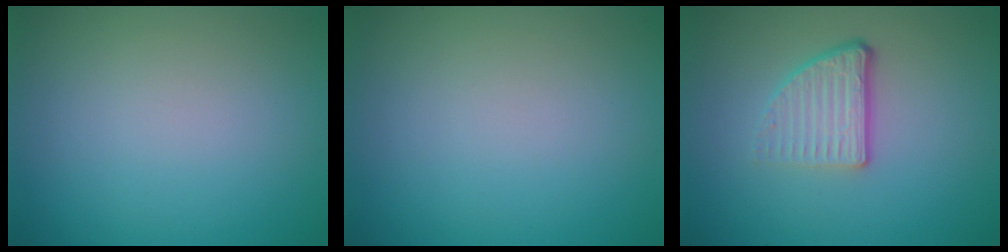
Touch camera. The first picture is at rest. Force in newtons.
{"total": 0.0}
{"total": 3.8, "press": 2.4, "slide": 2.9}